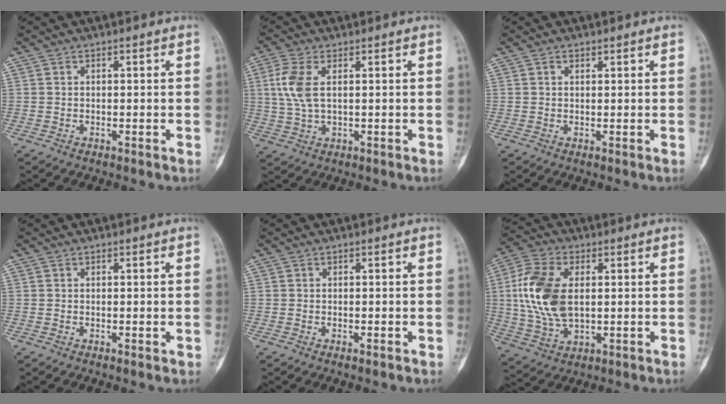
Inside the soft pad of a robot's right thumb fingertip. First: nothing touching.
{"total": 6.6, "force": [1.4, 3.1, 5.6], "torque": [-0.141, 0.004, 0.028]}
{"total": 0.7, "force": [0.5, 0.4, 0.3], "torque": [-0.003, -0.003, 0.006]}
{"total": 0.9, "force": [-0.1, 0.4, 0.8], "torque": [-0.006, -0.001, -0.002]}
{"total": 0.7, "force": [-0.3, 0.3, 0.6], "torque": [-0.010, 0.001, -0.004]}
{"total": 14.2, "force": [1.6, 8.3, 11.4], "torque": [-0.238, 0.001, 0.032]}